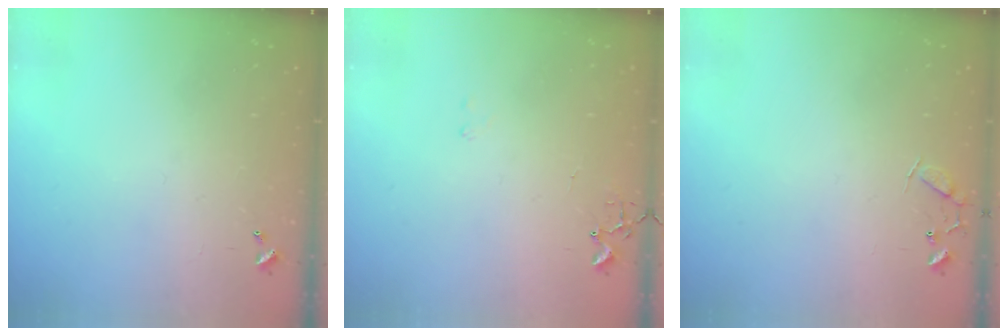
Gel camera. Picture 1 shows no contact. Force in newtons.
{"total": 8.6, "press": 8.5, "slide": 0.7}
{"total": 7.7, "press": 7.6, "slide": 0.5}